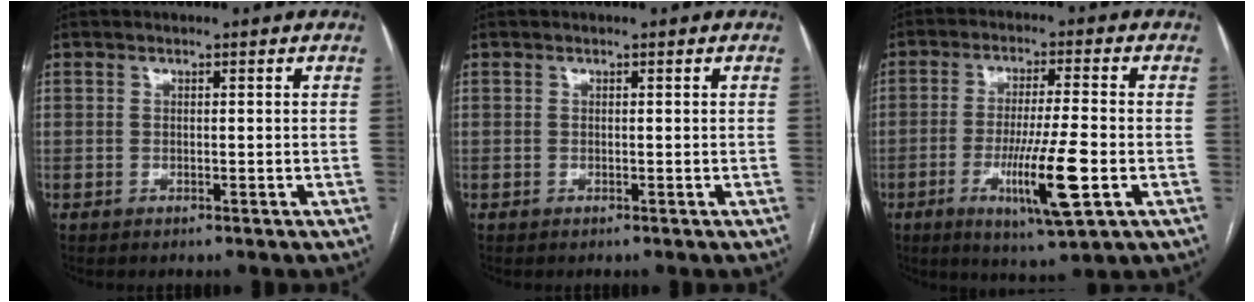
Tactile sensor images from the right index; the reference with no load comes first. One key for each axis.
{"total": 0.0}
{"total": 11.3, "fx": -3.5, "fy": 0.4, "fz": 10.8, "tx": -0.192, "ty": -0.022, "tz": -0.059}